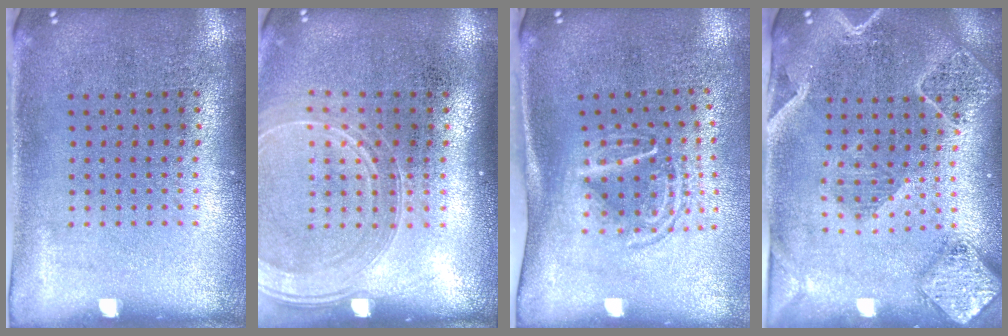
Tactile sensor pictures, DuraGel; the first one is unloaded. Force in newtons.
{"total": 1.6, "press": 1.5, "slide": 0.7}
{"total": 1.7, "press": 1.2, "slide": 1.2}
{"total": 2.4, "press": 2.1, "slide": 1.0}